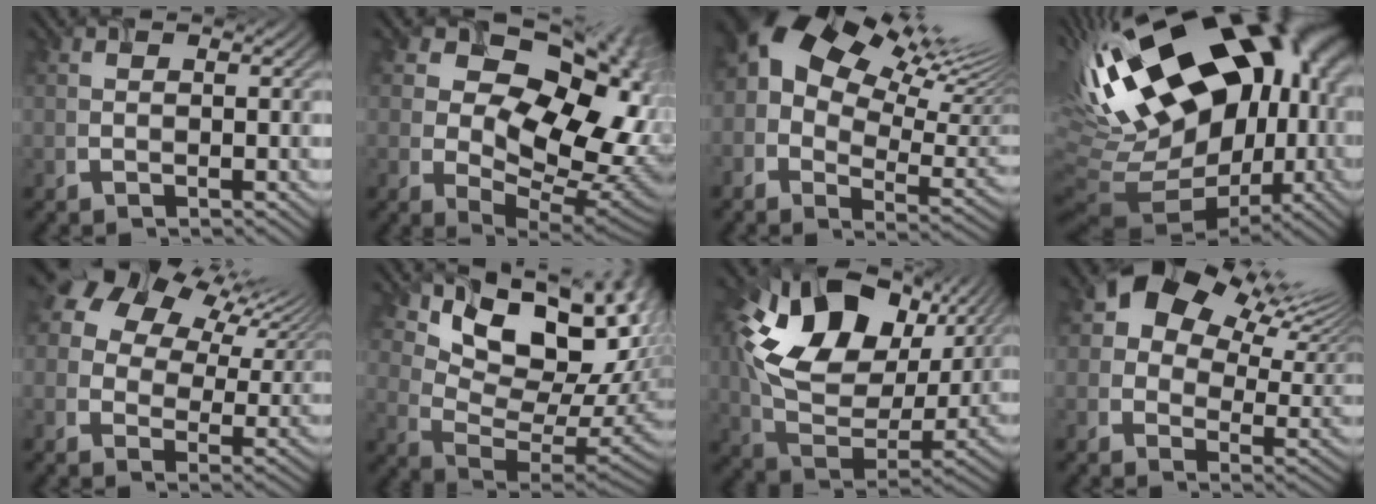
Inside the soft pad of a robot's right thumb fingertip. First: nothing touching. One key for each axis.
{"total": 18.8, "fx": 2.9, "fy": 13.9, "fz": 12.4, "tx": -0.157, "ty": 0.017, "tz": 0.056}
{"total": 15.6, "fx": 6.8, "fy": 9.3, "fz": 10.5, "tx": -0.198, "ty": 0.011, "tz": 0.135}
{"total": 21.2, "fx": 1.4, "fy": 13.0, "fz": 16.6, "tx": -0.298, "ty": -0.034, "tz": 0.052}
{"total": 13.4, "fx": 7.3, "fy": 8.6, "fz": 7.3, "tx": -0.161, "ty": 0.027, "tz": 0.130}
{"total": 16.3, "fx": 8.2, "fy": 9.2, "fz": 10.7, "tx": -0.156, "ty": 0.006, "tz": 0.153}
{"total": 17.7, "fx": 6.1, "fy": 11.8, "fz": 11.8, "tx": -0.251, "ty": 0.011, "tz": 0.118}
{"total": 12.3, "fx": 7.3, "fy": 7.8, "fz": 6.2, "tx": -0.114, "ty": 0.016, "tz": 0.130}